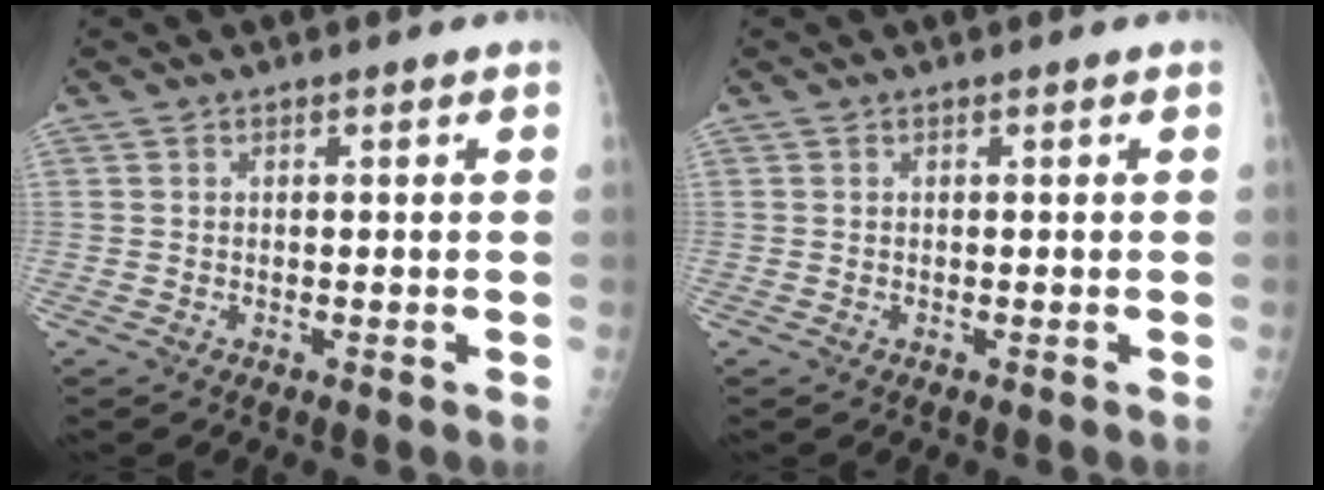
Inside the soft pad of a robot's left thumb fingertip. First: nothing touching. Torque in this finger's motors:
{"motor_torque": [0.13, -0.13, 0.00, 0.00, 0.00]}